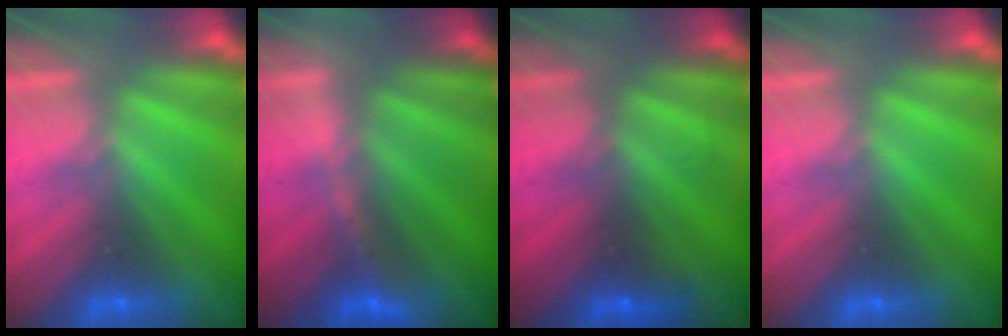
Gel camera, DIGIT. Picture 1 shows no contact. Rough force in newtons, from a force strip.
{"total": 3.3}
{"total": 1.7}
{"total": 0.0}